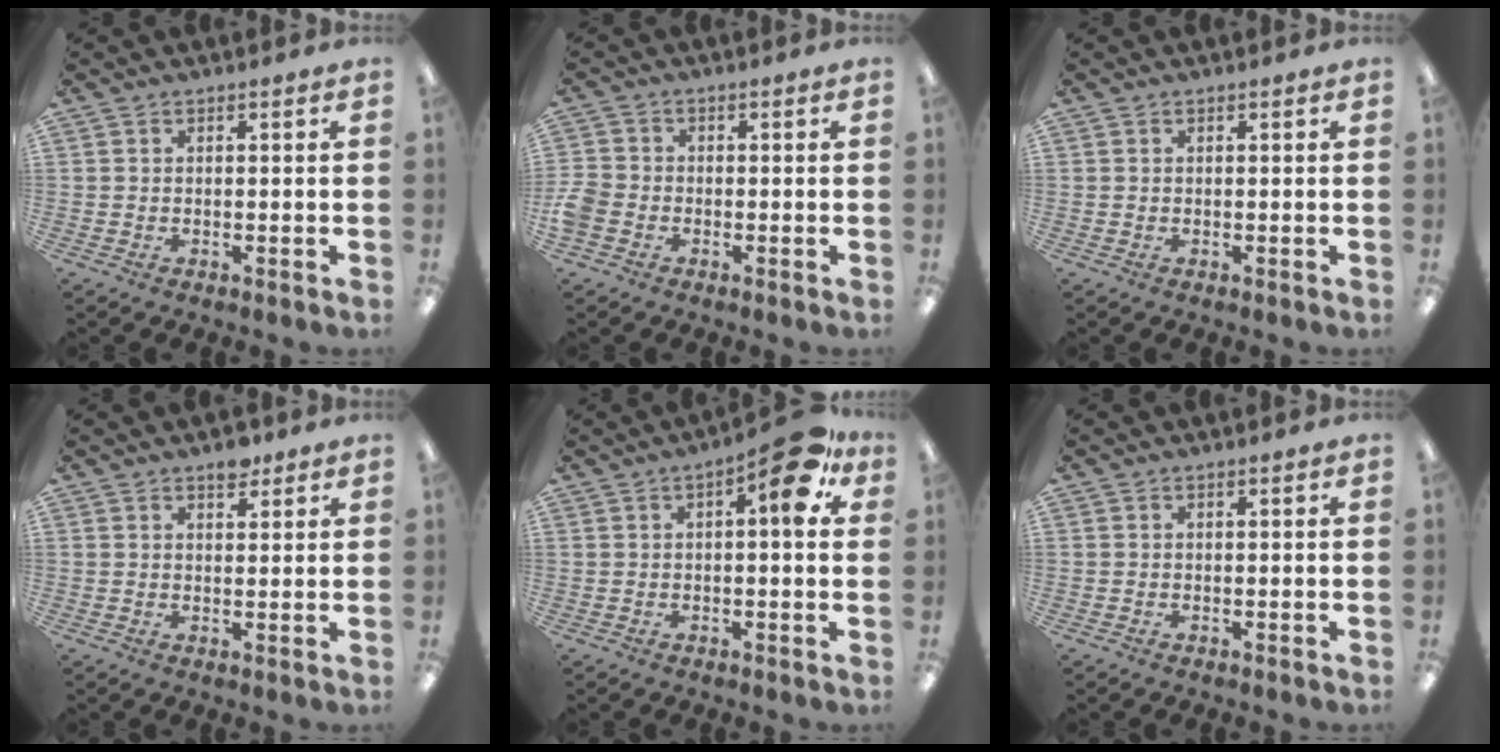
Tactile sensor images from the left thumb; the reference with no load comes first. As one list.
[{"total": 4.4, "force": [-1.7, 3.5, 2.1], "torque": [-0.036, 0.013, -0.029]}, {"total": 0.0}, {"total": 3.2, "force": [2.6, 1.5, 1.2], "torque": [-0.002, -0.011, 0.043]}, {"total": 10.5, "force": [4.1, 3.5, 9.0], "torque": [-0.114, -0.017, 0.062]}, {"total": 0.0}]